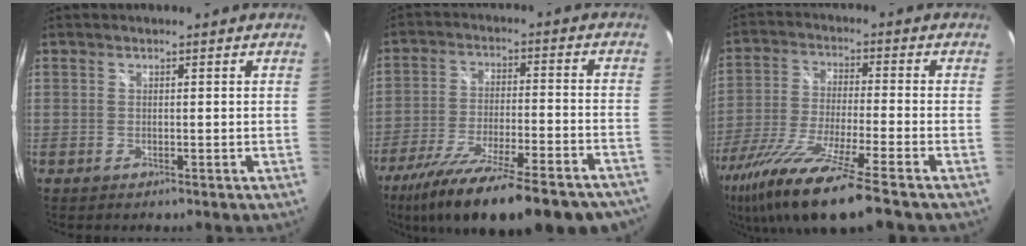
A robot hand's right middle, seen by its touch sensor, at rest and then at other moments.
{"total": 27.7, "force": [-22.1, 6.1, 15.6], "torque": [-0.276, -0.066, -0.321]}
{"total": 18.1, "force": [-12.9, 1.1, 12.6], "torque": [-0.255, -0.058, -0.231]}